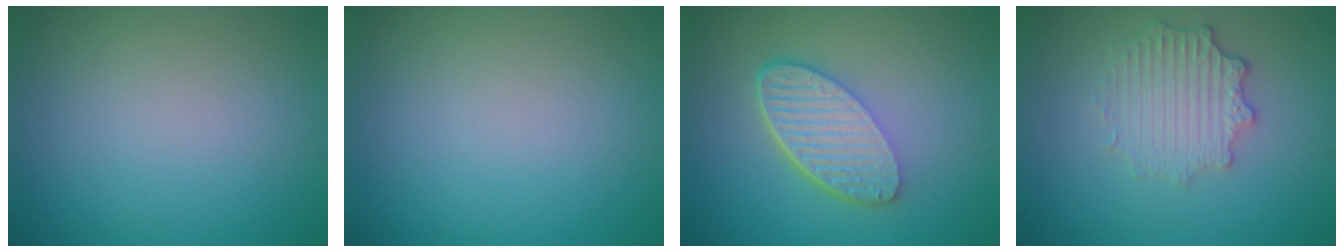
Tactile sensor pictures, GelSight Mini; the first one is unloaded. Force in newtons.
{"total": 0.0}
{"total": 5.9, "press": 4.3, "slide": 4.1}
{"total": 3.6, "press": 2.8, "slide": 2.2}